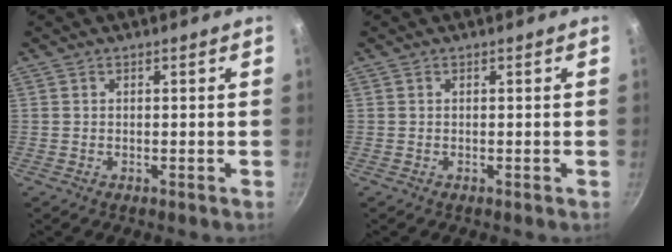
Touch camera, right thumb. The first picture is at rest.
{"total": 0.0}